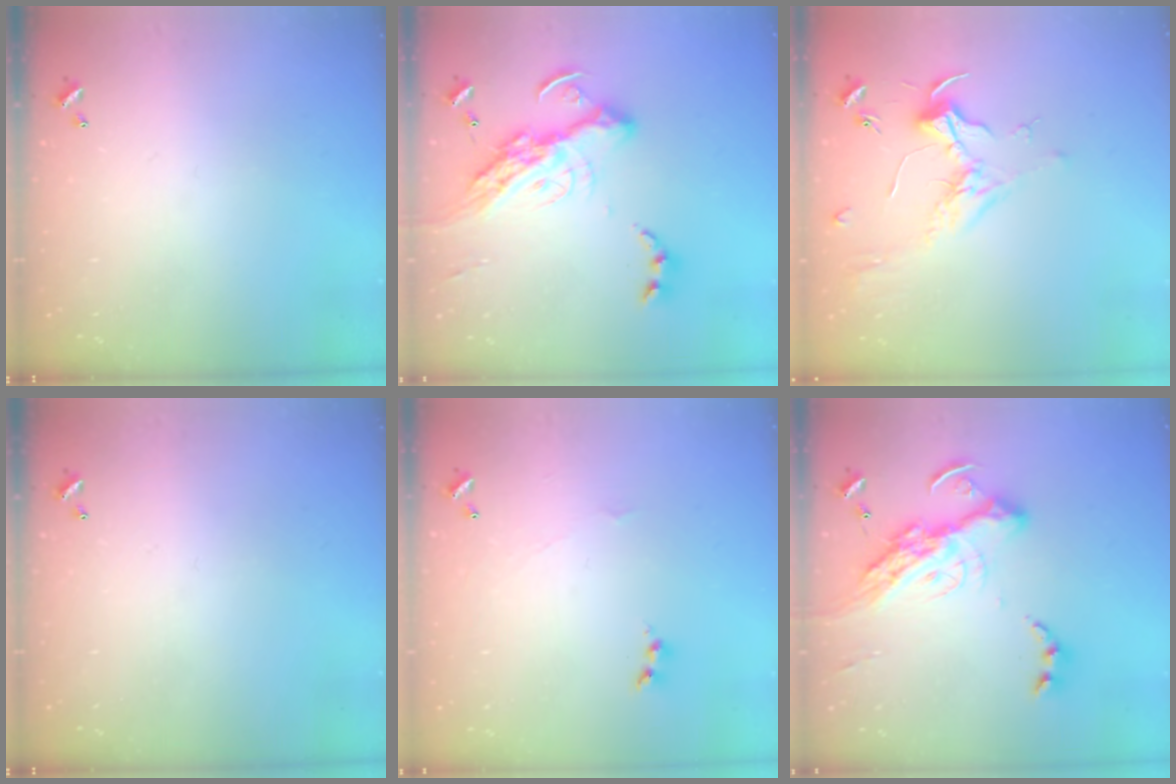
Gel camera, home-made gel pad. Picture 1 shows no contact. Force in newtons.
{"total": 21.4, "press": 21.3, "slide": 1.9}
{"total": 1.8, "press": 1.7, "slide": 0.7}
{"total": 0.0}
{"total": 1.7, "press": 1.6, "slide": 0.6}
{"total": 21.4, "press": 21.3, "slide": 1.9}